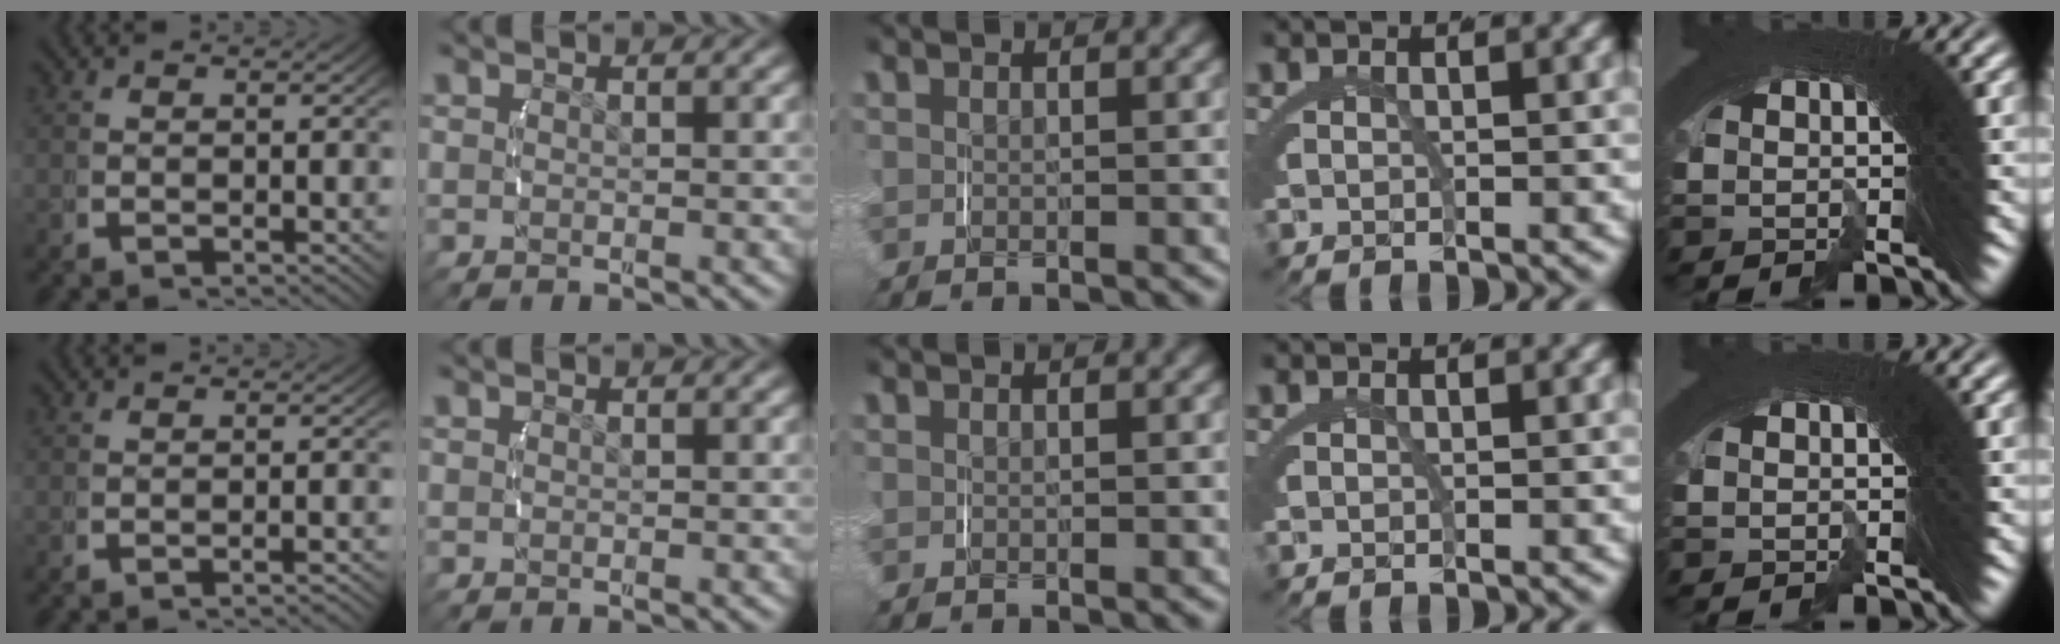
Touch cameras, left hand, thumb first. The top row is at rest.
{"thumb": {"total": 1.4, "force": [-1.2, -0.1, 0.6], "torque": [-0.011, 0.005, -0.020]}}